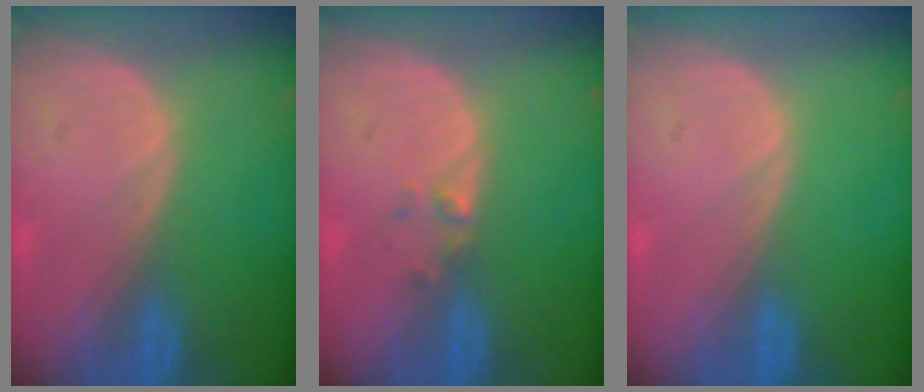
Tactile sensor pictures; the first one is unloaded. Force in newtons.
{"total": 1.4, "press": 1.2, "slide": 0.7}
{"total": 0.0}